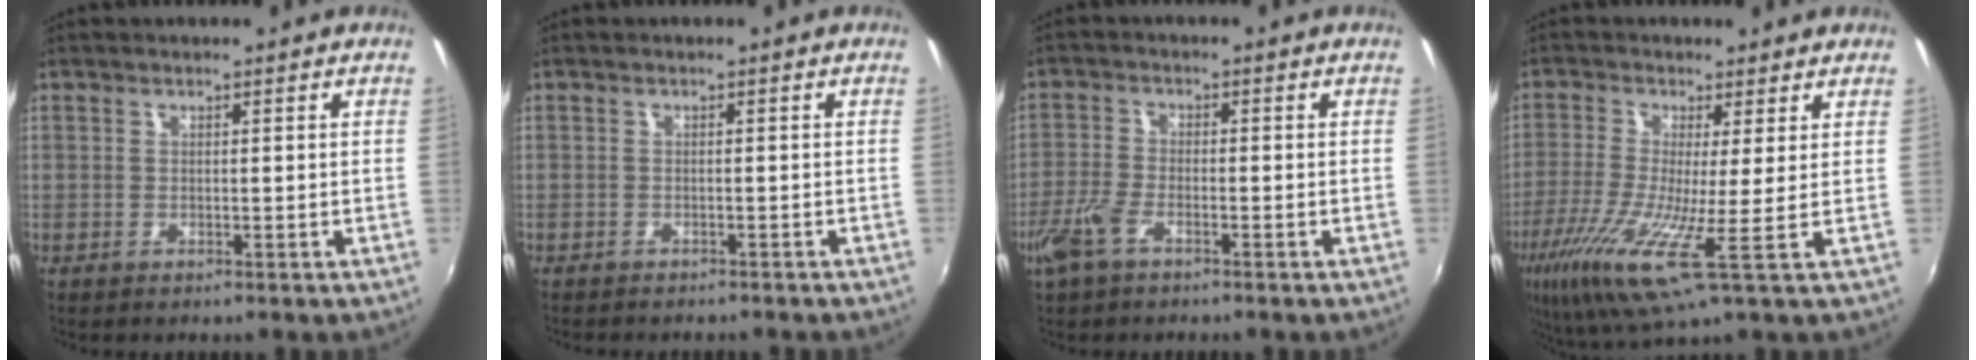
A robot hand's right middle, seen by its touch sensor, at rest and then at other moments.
{"total": 2.7, "force": [-2.5, 0.7, 0.8], "torque": [-0.021, -0.012, -0.037]}
{"total": 5.4, "force": [-3.3, 2.2, 3.7], "torque": [-0.091, -0.006, -0.067]}
{"total": 11.7, "force": [-2.9, 1.1, 11.2], "torque": [-0.243, -0.033, -0.062]}